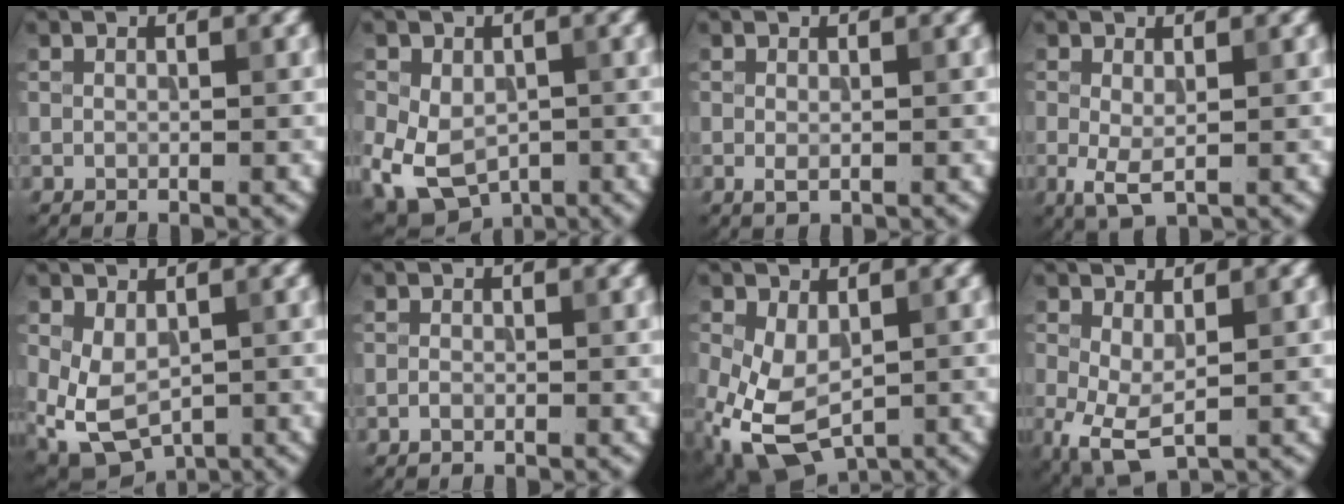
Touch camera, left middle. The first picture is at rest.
{"total": 6.7, "force": [-2.5, 4.5, 4.4], "torque": [-0.099, -0.030, -0.024]}
{"total": 0.7, "force": [-0.3, 0.1, 0.6], "torque": [-0.015, -0.001, 0.004]}
{"total": 2.0, "force": [-0.5, 0.4, 1.9], "torque": [-0.045, -0.005, -0.001]}
{"total": 5.2, "force": [-0.9, 3.0, 4.1], "torque": [-0.098, -0.020, 0.004]}
{"total": 0.7, "force": [-0.7, 0.0, -0.1], "torque": [-0.004, -0.002, -0.005]}
{"total": 7.3, "force": [-2.9, 4.0, 5.4], "torque": [-0.136, -0.020, -0.035]}
{"total": 3.4, "force": [-0.8, 1.4, 3.0], "torque": [-0.077, -0.010, -0.007]}